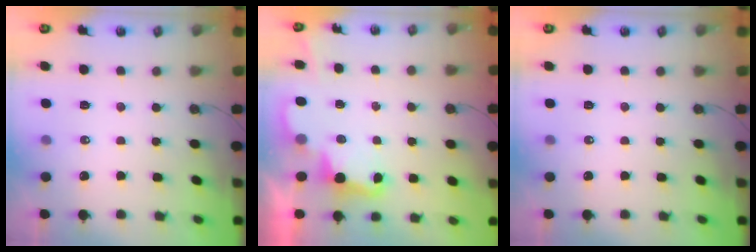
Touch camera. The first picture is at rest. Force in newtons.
{"total": 3.2, "press": 3.1, "slide": 0.7}
{"total": 0.0}